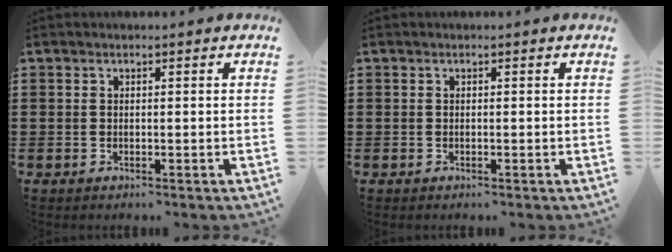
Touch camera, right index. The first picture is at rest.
{"total": 0.0}